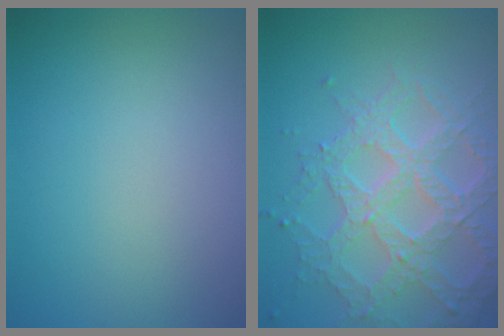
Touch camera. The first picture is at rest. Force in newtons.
{"total": 7.1, "press": 5.3, "slide": 4.7}